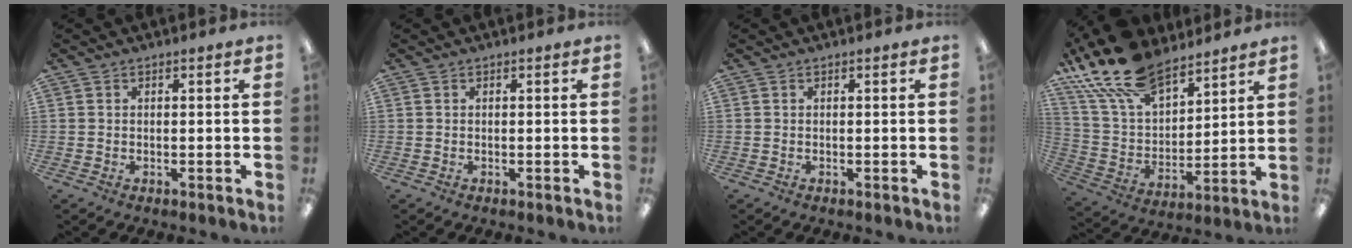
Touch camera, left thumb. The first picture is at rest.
{"total": 0.0}
{"total": 0.0}
{"total": 18.9, "force": [14.2, 8.7, 8.9], "torque": [-0.198, -0.077, 0.260]}